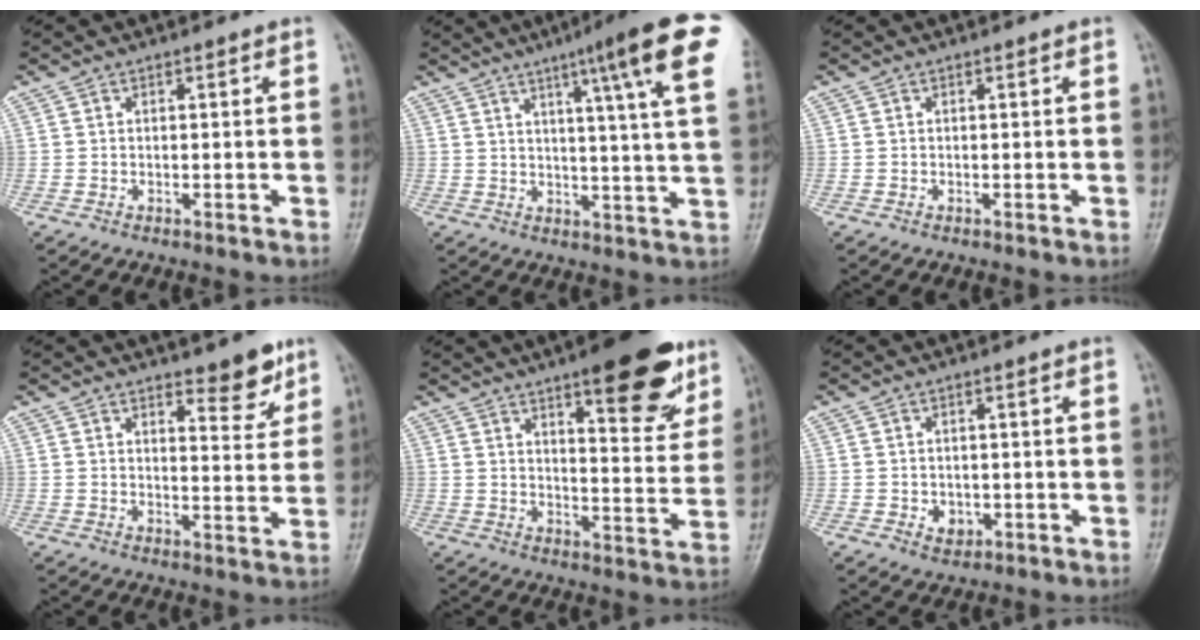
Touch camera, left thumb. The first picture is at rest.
{"total": 16.9, "force": [8.4, 0.9, 14.6], "torque": [-0.191, -0.026, 0.096]}
{"total": 0.0}
{"total": 6.4, "force": [4.6, 2.2, 3.9], "torque": [-0.029, -0.034, 0.060]}
{"total": 16.4, "force": [9.9, 5.1, 12.1], "torque": [-0.121, -0.049, 0.137]}
{"total": 2.7, "force": [-0.6, 2.2, 1.5], "torque": [-0.012, 0.001, -0.002]}